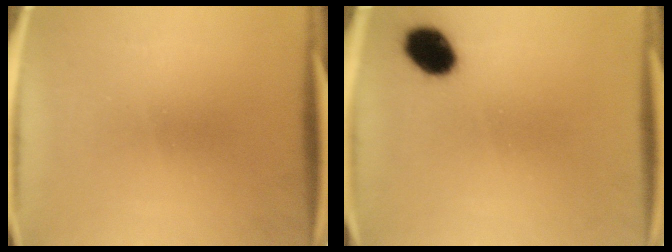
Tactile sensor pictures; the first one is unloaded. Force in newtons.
{"total": 7.5}